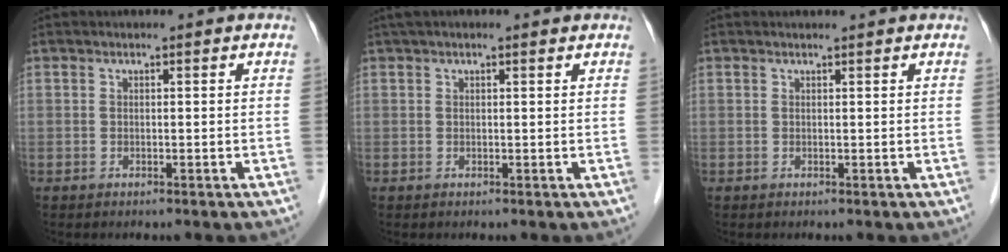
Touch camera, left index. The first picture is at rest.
{"total": 3.5, "force": [2.7, 0.7, 2.1], "torque": [-0.034, 0.033, 0.042]}
{"total": 1.3, "force": [1.2, -0.1, 0.3], "torque": [-0.008, 0.006, 0.019]}